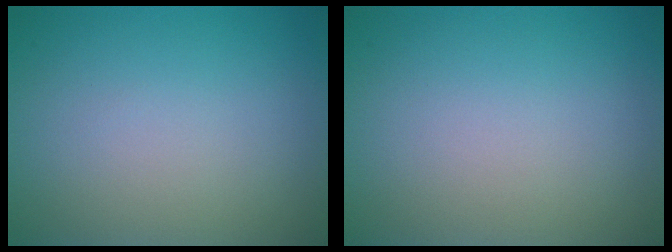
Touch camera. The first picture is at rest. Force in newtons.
{"total": 0.0}